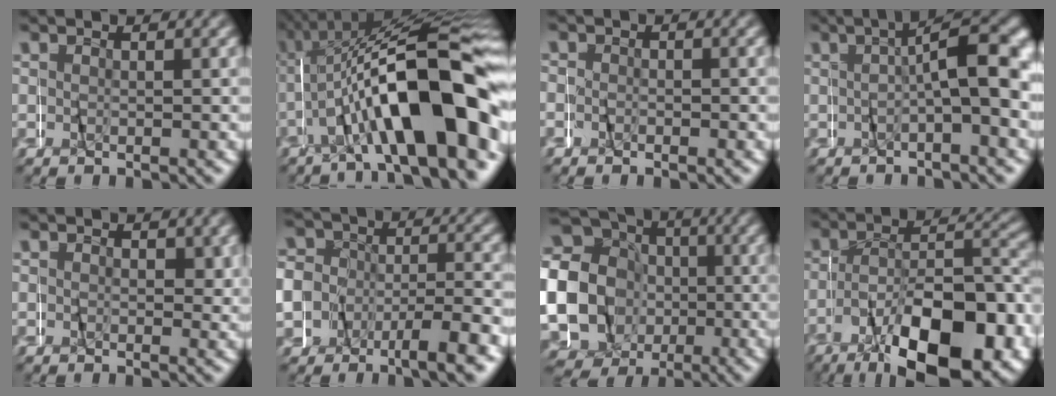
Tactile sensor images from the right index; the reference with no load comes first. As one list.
[{"total": 16.6, "force": [-1.5, 7.1, 15.0], "torque": [-0.232, 0.002, -0.024]}, {"total": 0.9, "force": [-0.6, 0.7, -0.3], "torque": [0.007, 0.000, -0.015]}, {"total": 7.4, "force": [0.0, 2.4, 7.0], "torque": [-0.074, 0.017, -0.006]}, {"total": 1.0, "force": [0.1, 0.7, 0.7], "torque": [-0.009, -0.006, 0.004]}, {"total": 8.3, "force": [-1.8, 7.3, 3.3], "torque": [-0.070, 0.007, -0.049]}, {"total": 20.1, "force": [-2.2, 18.7, 6.9], "torque": [-0.181, -0.045, -0.050]}, {"total": 13.2, "force": [-6.6, 6.3, 9.6], "torque": [-0.150, -0.016, -0.093]}]